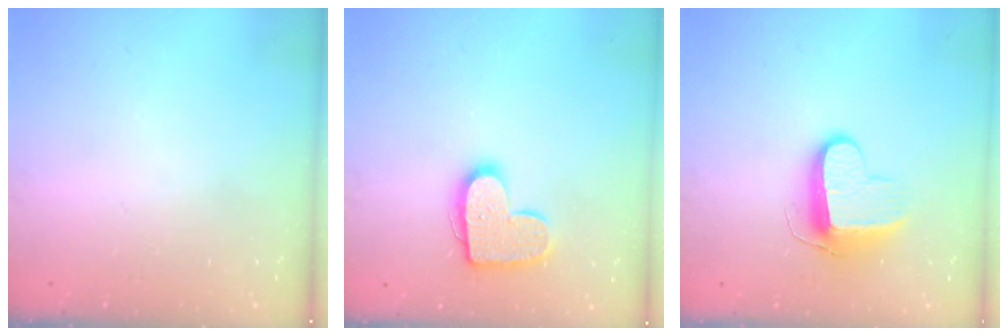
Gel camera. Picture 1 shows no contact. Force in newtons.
{"total": 13.2, "press": 13.2, "slide": 0.7}
{"total": 9.6, "press": 9.6, "slide": 0.6}